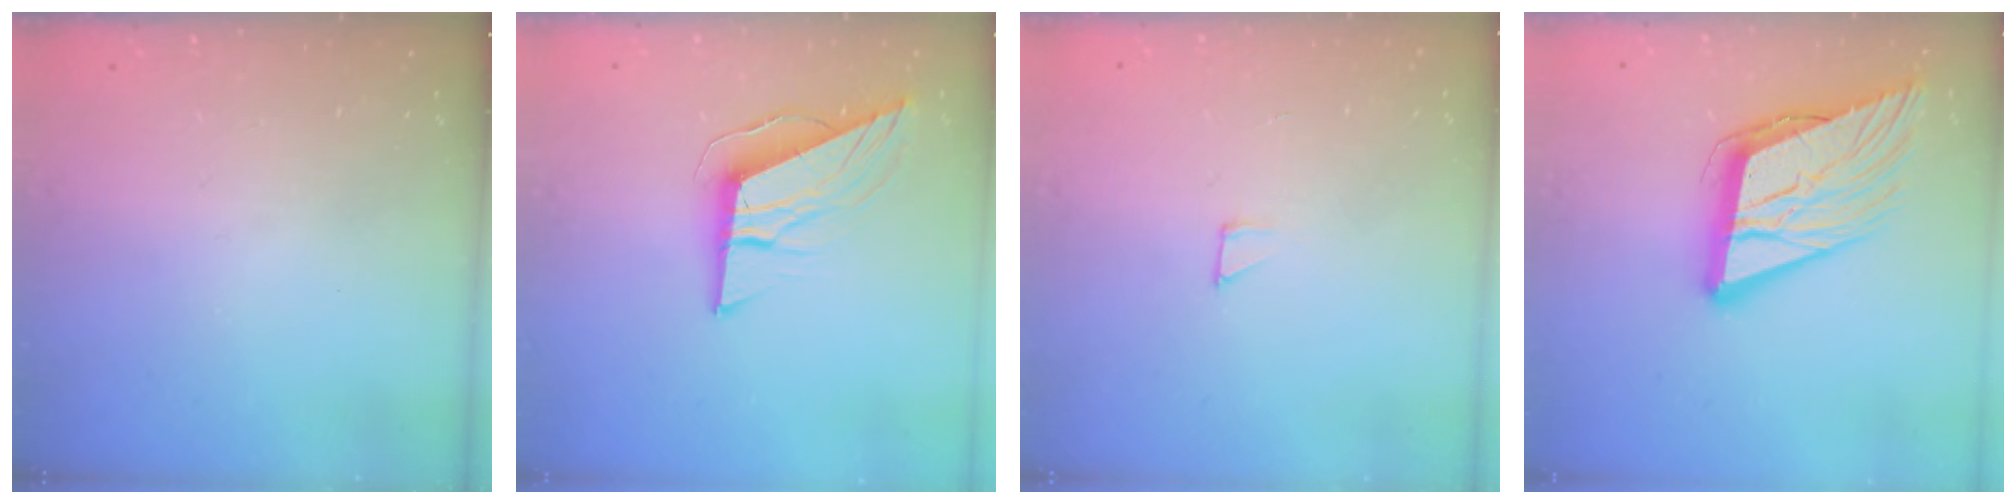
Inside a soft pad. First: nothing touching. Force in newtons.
{"total": 9.4, "press": 9.4, "slide": 0.6}
{"total": 2.1, "press": 2.1, "slide": 0.1}
{"total": 17.4, "press": 16.8, "slide": 4.4}